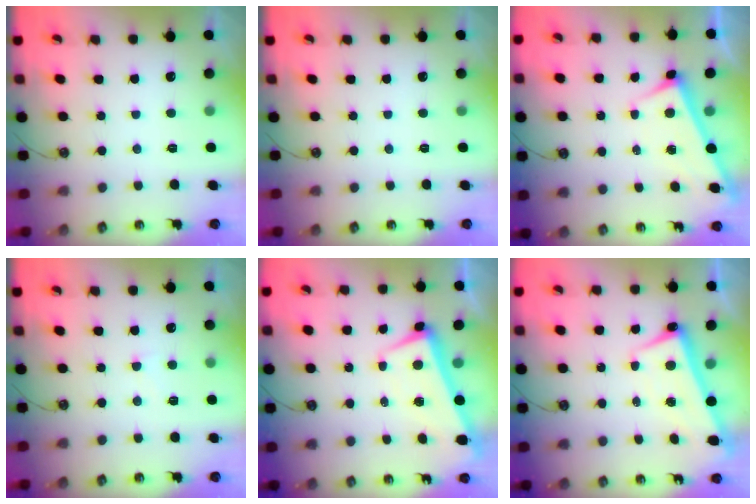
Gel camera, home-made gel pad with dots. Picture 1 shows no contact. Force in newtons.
{"total": 0.0}
{"total": 3.4, "press": 3.4, "slide": 0.2}
{"total": 4.4, "press": 4.3, "slide": 0.8}
{"total": 2.1, "press": 2.0, "slide": 0.7}
{"total": 2.6, "press": 2.5, "slide": 0.7}